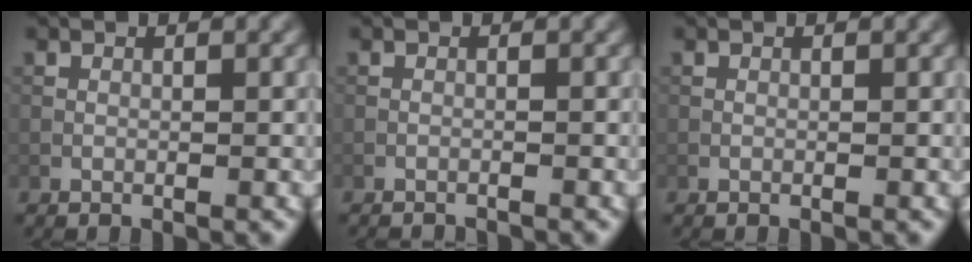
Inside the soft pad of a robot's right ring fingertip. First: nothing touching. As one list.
[{"total": 2.0, "force": [-2.0, 0.3, 0.4], "torque": [-0.011, -0.001, -0.030]}, {"total": 0.0}]